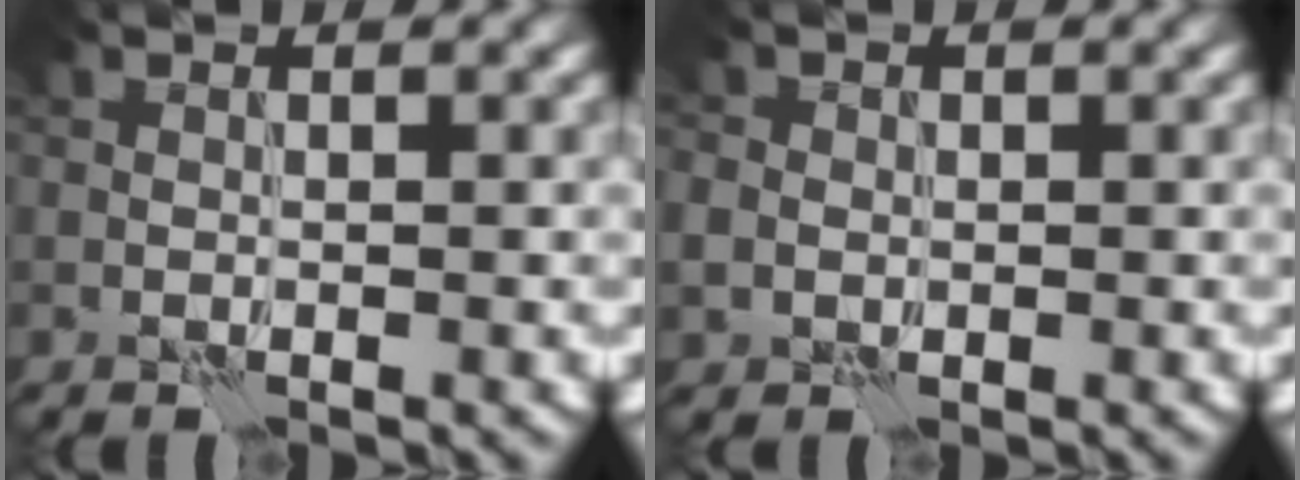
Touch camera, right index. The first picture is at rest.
{"total": 2.2, "force": [0.1, 2.1, 0.6], "torque": [-0.003, 0.004, -0.002]}